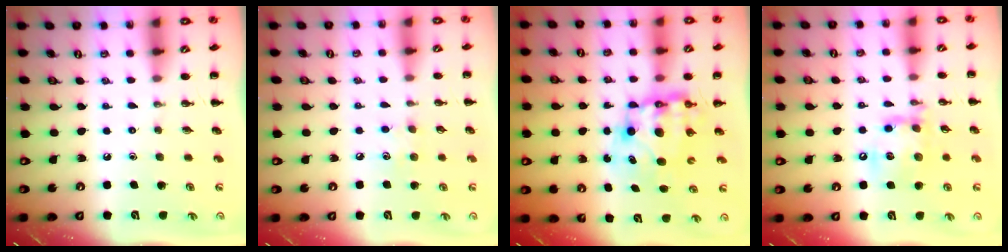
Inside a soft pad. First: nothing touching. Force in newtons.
{"total": 5.9, "press": 5.8, "slide": 1.4}
{"total": 9.6, "press": 9.3, "slide": 2.2}
{"total": 14.7, "press": 14.5, "slide": 2.0}